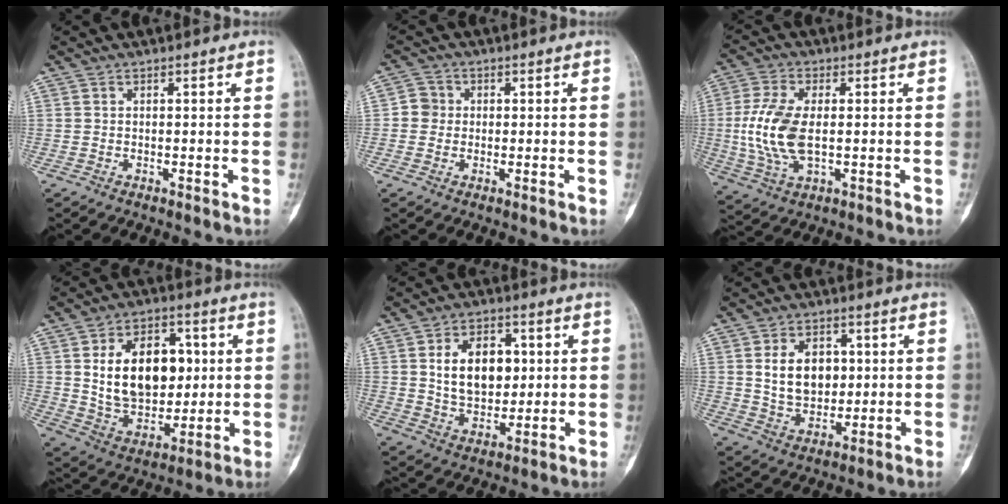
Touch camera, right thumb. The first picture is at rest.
{"total": 3.2, "force": [-0.1, 3.1, 0.9], "torque": [0.004, 0.008, -0.009]}
{"total": 11.8, "force": [0.0, 6.1, 10.1], "torque": [-0.224, -0.003, 0.002]}
{"total": 18.4, "force": [3.0, 12.3, 13.3], "torque": [-0.162, -0.005, 0.060]}
{"total": 12.6, "force": [2.3, 8.5, 9.0], "torque": [-0.105, -0.007, 0.046]}
{"total": 10.2, "force": [1.9, 7.2, 7.0], "torque": [-0.081, -0.011, 0.041]}